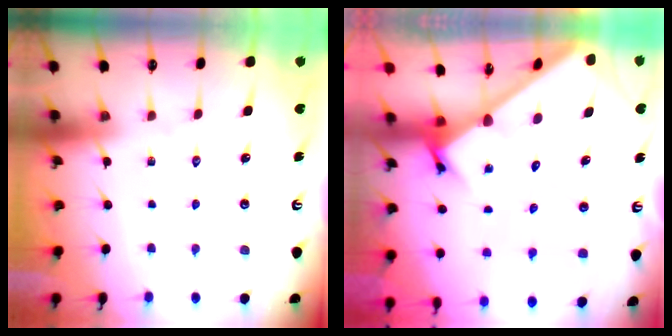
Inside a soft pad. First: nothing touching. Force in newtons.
{"total": 2.6, "press": 2.6, "slide": 0.2}